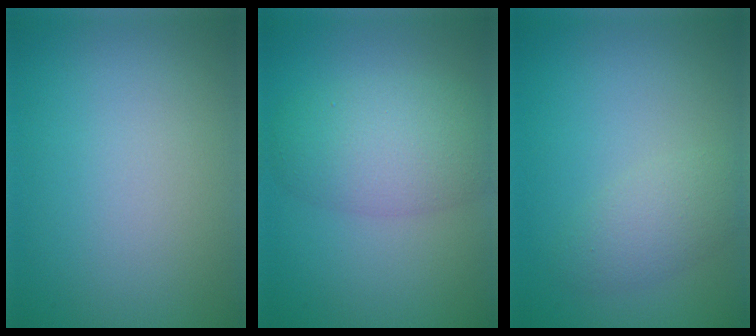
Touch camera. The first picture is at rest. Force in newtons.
{"total": 5.3, "press": 5.3, "slide": 0.2}
{"total": 2.4, "press": 2.4, "slide": 0.1}